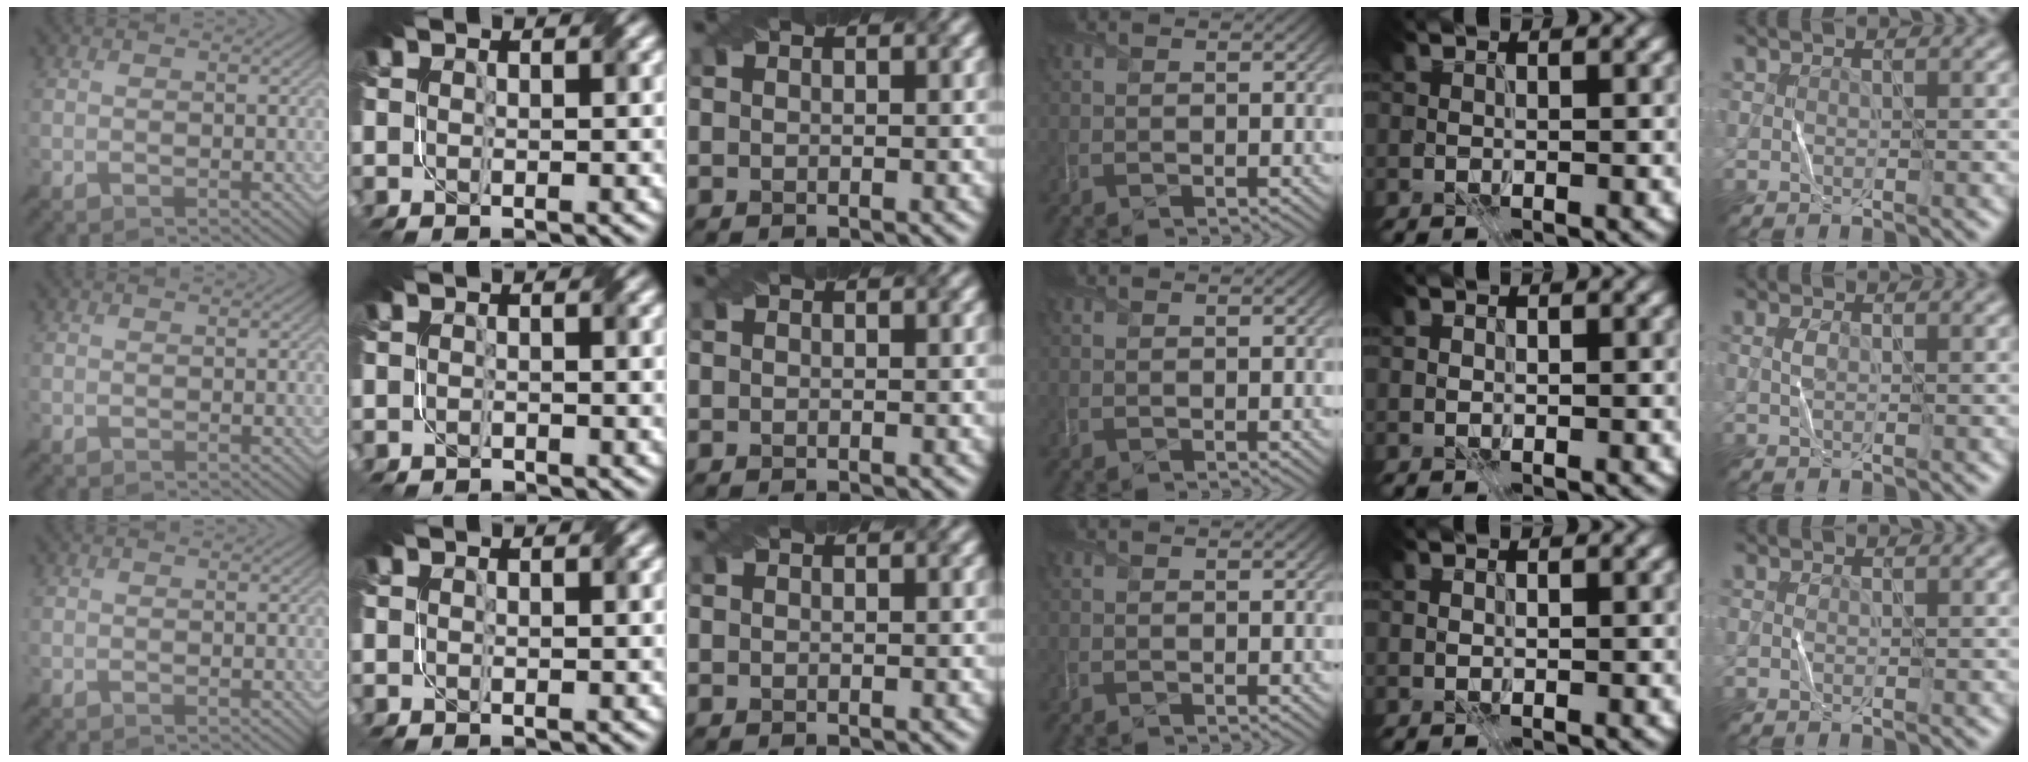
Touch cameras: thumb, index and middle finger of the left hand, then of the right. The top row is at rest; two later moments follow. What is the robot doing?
{"motion": "fold", "object": "file"}